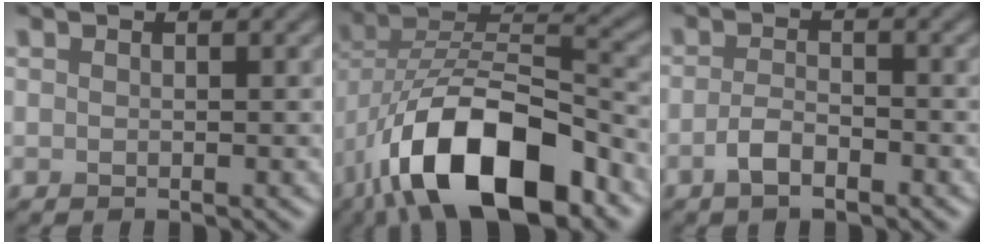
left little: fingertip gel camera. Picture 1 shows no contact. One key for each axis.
{"total": 13.8, "fx": -7.7, "fy": 5.6, "fz": 10.0, "tx": -0.173, "ty": 0.000, "tz": -0.143}
{"total": 2.1, "fx": -1.5, "fy": 0.6, "fz": 1.4, "tx": -0.026, "ty": 0.004, "tz": -0.035}